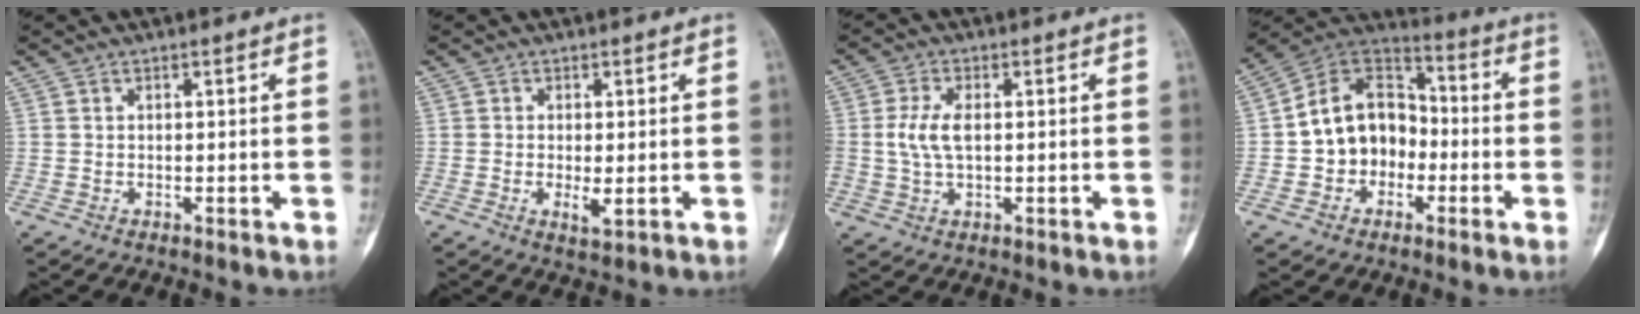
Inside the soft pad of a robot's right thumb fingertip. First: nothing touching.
{"total": 2.5, "force": [-0.5, 0.9, 2.3], "torque": [-0.040, -0.009, -0.008]}
{"total": 5.6, "force": [0.4, 3.0, 4.8], "torque": [-0.108, 0.003, 0.008]}
{"total": 14.1, "force": [-2.0, 11.1, 8.5], "torque": [-0.108, 0.046, -0.047]}